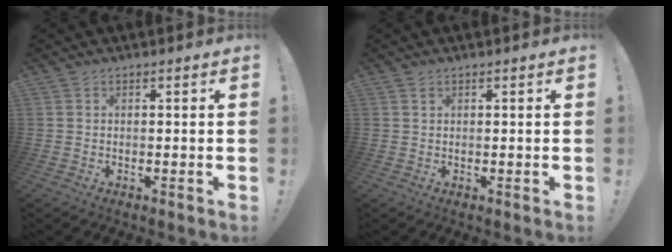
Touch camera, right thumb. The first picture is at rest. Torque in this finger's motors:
{"motor_torque": [-0.10, -0.05, 0.12, -0.06, -0.02]}